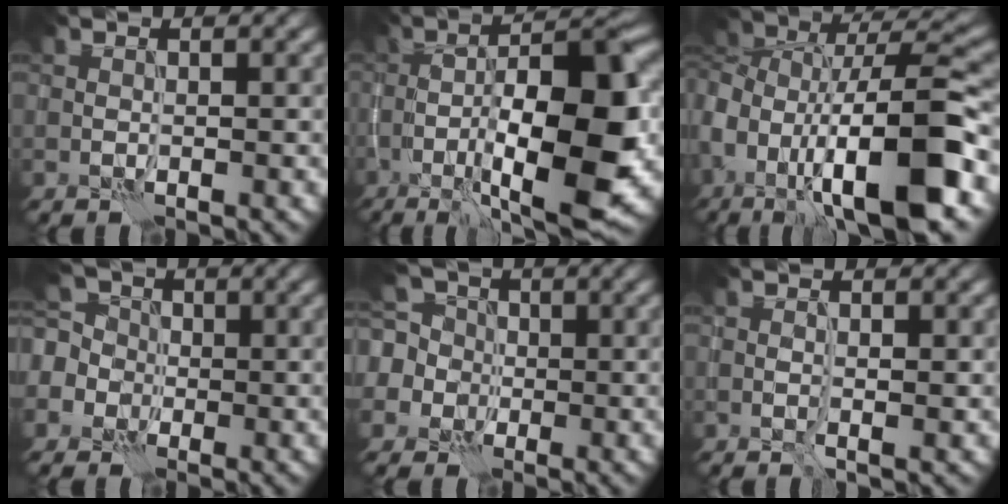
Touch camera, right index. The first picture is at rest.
{"total": 13.2, "force": [-2.8, 3.9, 12.3], "torque": [-0.192, 0.004, -0.044]}
{"total": 13.7, "force": [-3.9, 5.8, 11.8], "torque": [-0.197, 0.010, -0.061]}
{"total": 5.5, "force": [-0.3, 5.2, 1.7], "torque": [-0.039, 0.022, -0.040]}
{"total": 6.6, "force": [0.9, 6.2, 2.2], "torque": [-0.051, 0.025, -0.028]}
{"total": 0.9, "force": [0.1, 0.3, 0.9], "torque": [-0.017, -0.005, 0.003]}